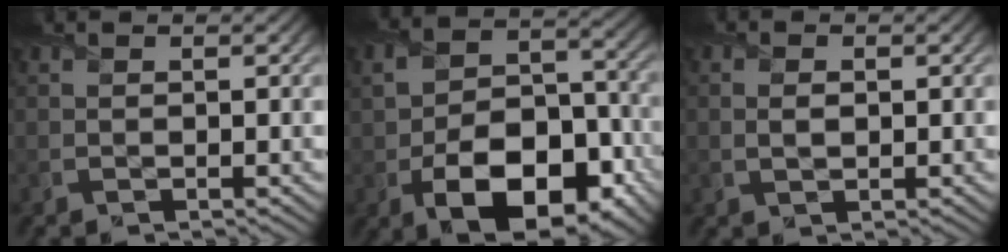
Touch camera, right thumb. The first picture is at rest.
{"total": 14.4, "force": [-5.5, 8.9, 9.9], "torque": [-0.177, -0.042, -0.082]}
{"total": 1.8, "force": [0.0, 1.1, 1.4], "torque": [-0.030, -0.002, 0.002]}